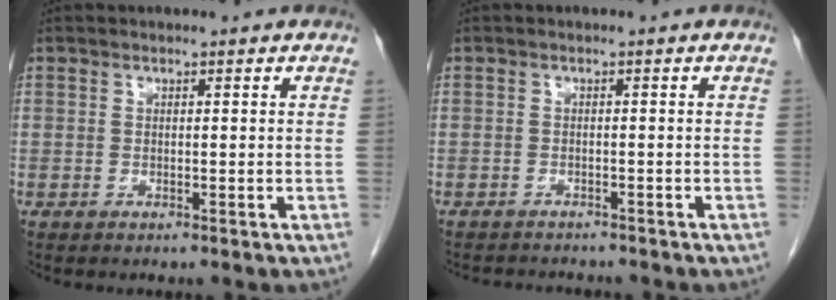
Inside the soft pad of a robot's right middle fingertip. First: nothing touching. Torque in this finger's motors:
{"motor_torque": [0.05, -0.05, 0.01, 0.00]}